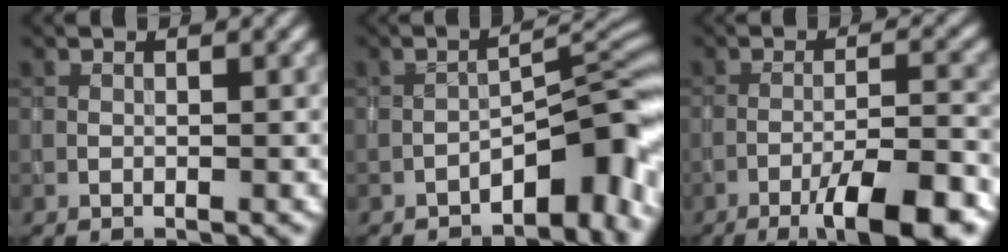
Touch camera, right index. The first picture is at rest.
{"total": 6.5, "force": [-4.2, 2.3, 4.4], "torque": [-0.040, 0.015, -0.070]}
{"total": 8.2, "force": [-5.2, 1.3, 6.2], "torque": [-0.092, 0.012, -0.079]}